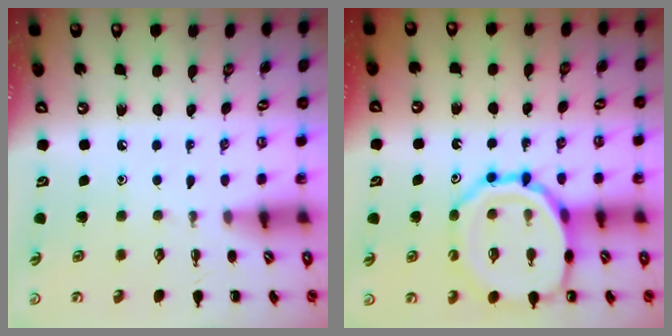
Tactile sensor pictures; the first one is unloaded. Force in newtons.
{"total": 16.6, "press": 16.5, "slide": 2.1}